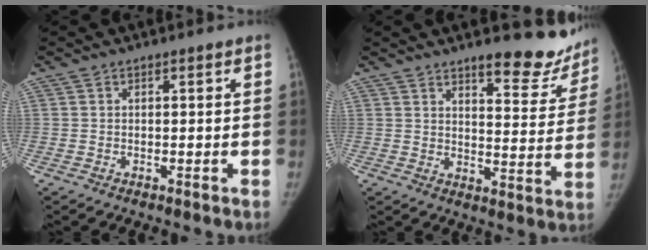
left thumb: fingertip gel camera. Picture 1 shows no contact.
{"total": 13.9, "force": [11.6, 4.2, 6.4], "torque": [-0.033, -0.091, 0.140]}